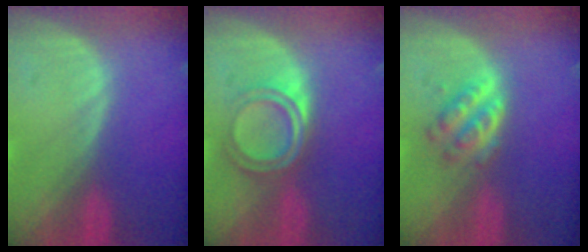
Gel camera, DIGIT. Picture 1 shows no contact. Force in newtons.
{"total": 5.1, "press": 4.8, "slide": 1.7}
{"total": 4.4, "press": 4.1, "slide": 1.5}